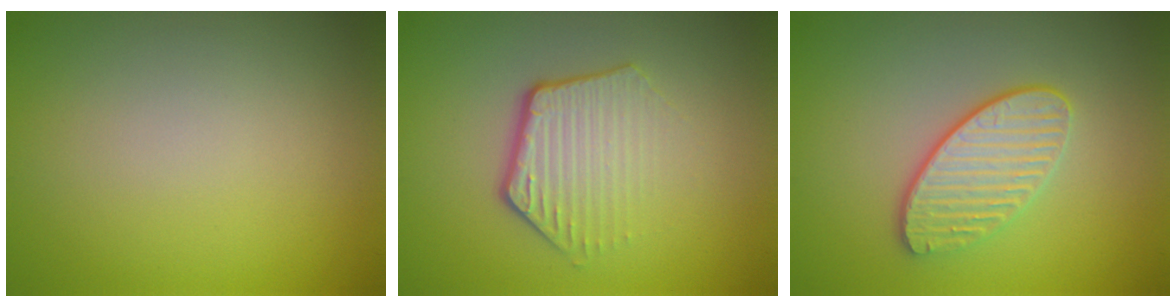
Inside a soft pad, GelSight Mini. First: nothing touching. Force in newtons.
{"total": 4.0, "press": 3.0, "slide": 2.7}
{"total": 3.4, "press": 3.1, "slide": 1.4}